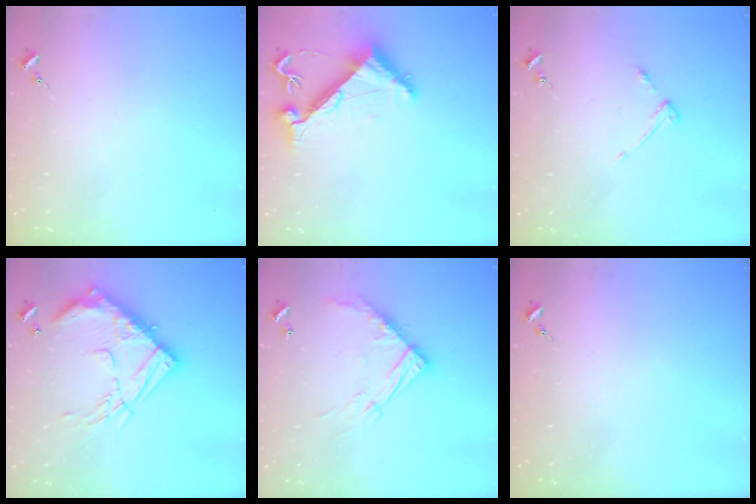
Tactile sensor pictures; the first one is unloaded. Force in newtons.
{"total": 6.7, "press": 6.6, "slide": 0.7}
{"total": 3.6, "press": 3.6, "slide": 0.5}
{"total": 21.3, "press": 21.2, "slide": 2.1}
{"total": 14.3, "press": 14.3, "slide": 1.0}
{"total": 0.0}